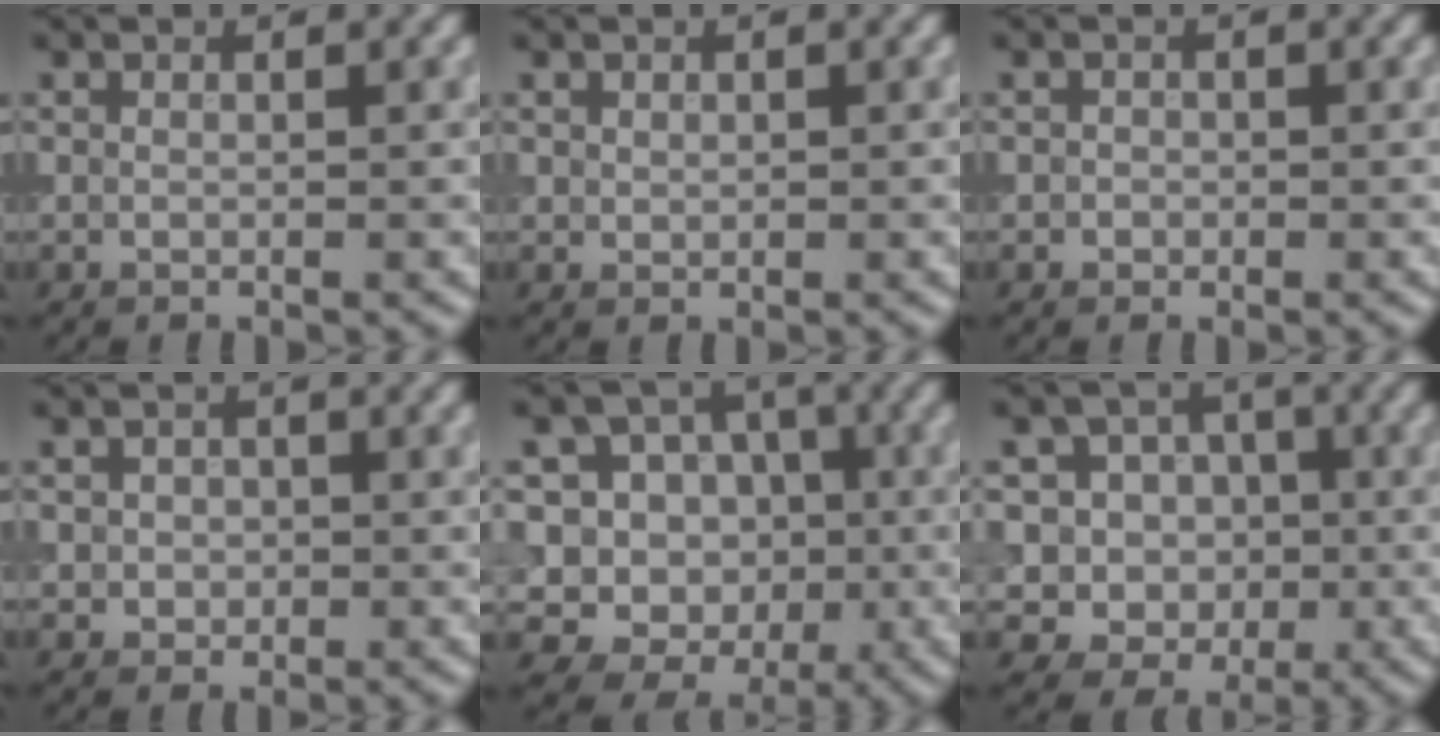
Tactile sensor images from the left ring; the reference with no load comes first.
{"total": 0.6, "force": [0.3, 0.5, 0.2], "torque": [-0.001, -0.003, 0.008]}
{"total": 0.7, "force": [-0.1, 0.7, 0.1], "torque": [0.005, -0.004, -0.004]}
{"total": 1.8, "force": [0.0, 1.7, 0.7], "torque": [0.003, -0.004, -0.003]}
{"total": 13.8, "force": [-0.4, 13.1, 4.4], "torque": [-0.124, 0.043, -0.016]}
{"total": 9.0, "force": [1.3, 8.4, 3.0], "torque": [-0.067, 0.036, -0.004]}